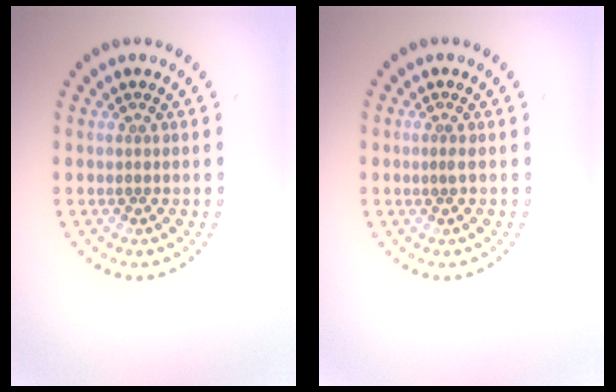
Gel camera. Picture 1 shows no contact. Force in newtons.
{"total": 0.5, "press": 0.2, "slide": 0.5}